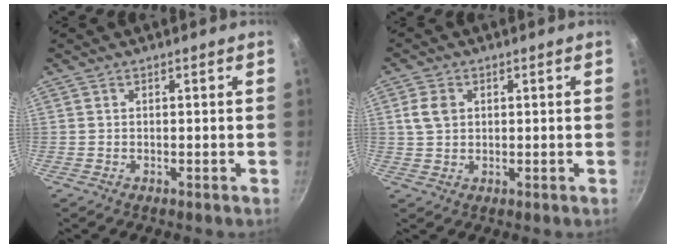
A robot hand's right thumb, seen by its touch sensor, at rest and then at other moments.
{"total": 4.1, "force": [1.0, 3.2, 2.5], "torque": [-0.037, 0.003, 0.018]}